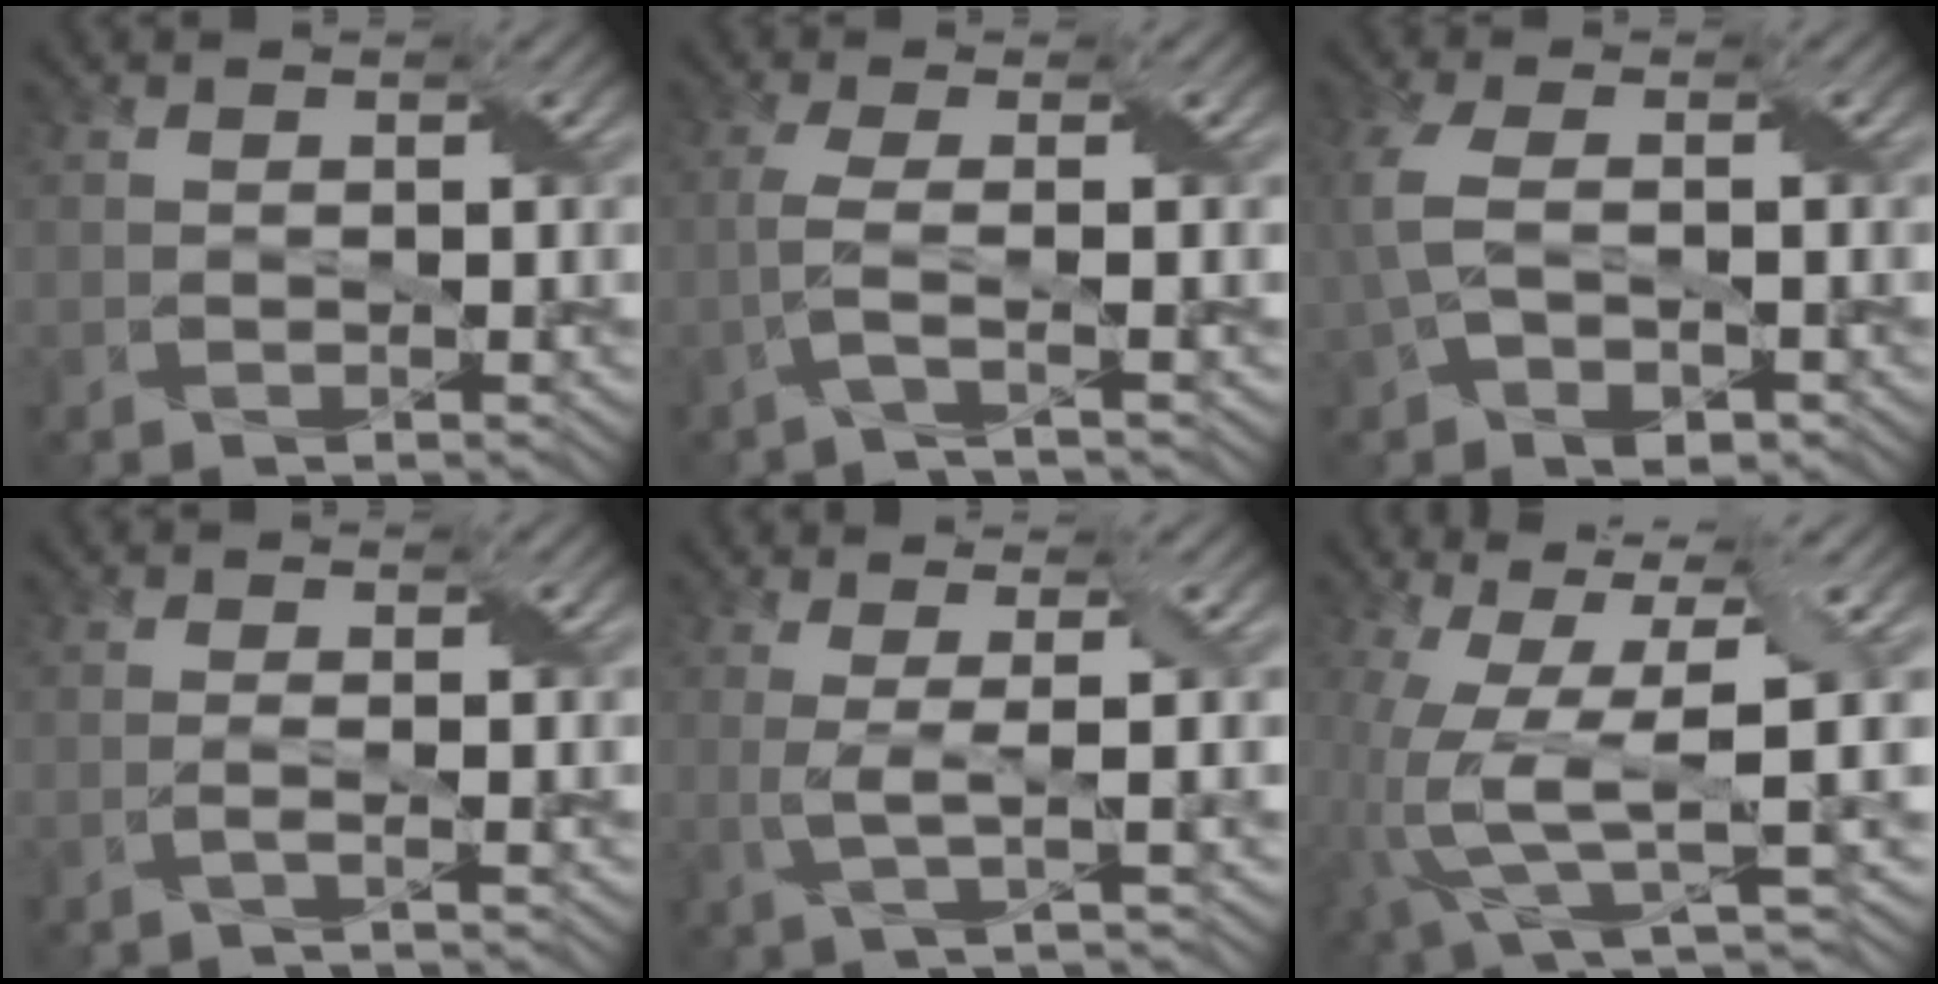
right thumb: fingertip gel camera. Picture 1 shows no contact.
{"total": 2.9, "force": [-1.0, 0.4, 2.7], "torque": [-0.053, 0.005, -0.039]}
{"total": 6.4, "force": [-0.4, 3.8, 5.1], "torque": [-0.132, -0.005, -0.002]}
{"total": 1.1, "force": [-0.2, 0.2, 1.0], "torque": [-0.014, -0.003, -0.016]}
{"total": 3.0, "force": [0.6, 0.3, 3.0], "torque": [-0.061, 0.003, 0.005]}
{"total": 11.6, "force": [-1.1, 3.4, 11.1], "torque": [-0.250, -0.012, -0.006]}